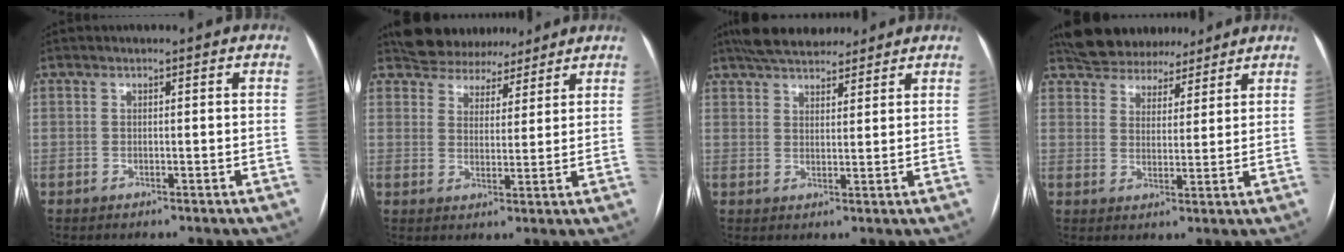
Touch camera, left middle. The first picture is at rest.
{"total": 9.0, "force": [8.0, 3.8, 1.5], "torque": [-0.011, 0.014, 0.115]}
{"total": 10.6, "force": [9.1, 3.4, 4.3], "torque": [-0.060, 0.028, 0.141]}
{"total": 11.4, "force": [10.0, 4.5, 3.0], "torque": [-0.045, 0.023, 0.155]}